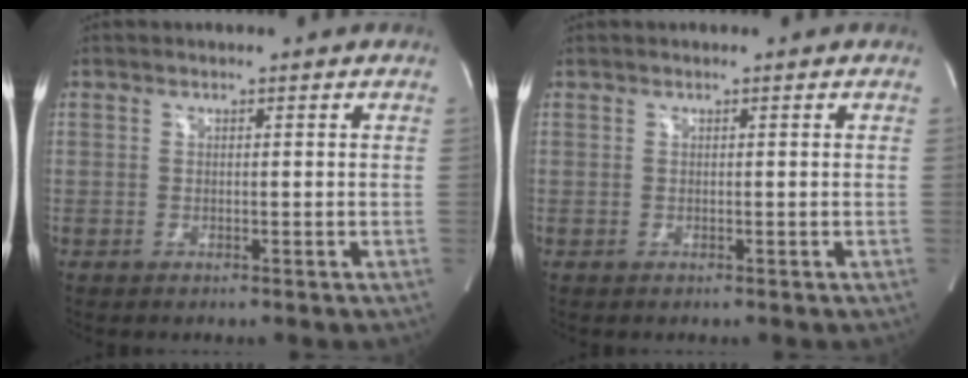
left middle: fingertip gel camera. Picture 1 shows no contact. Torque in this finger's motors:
{"motor_torque": [0.20, -0.34, 0.02, 0.00]}